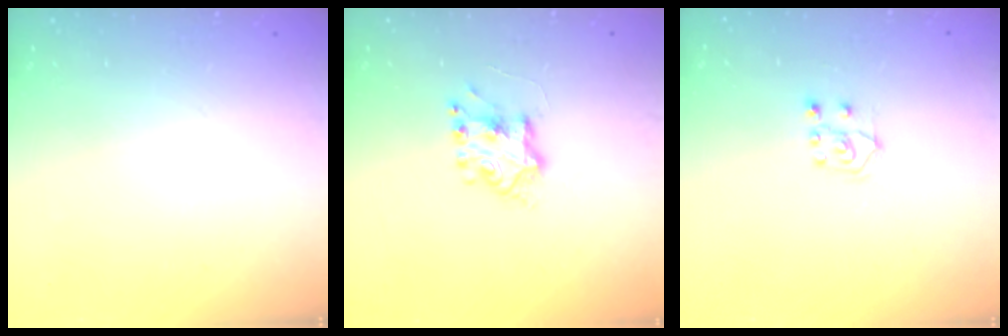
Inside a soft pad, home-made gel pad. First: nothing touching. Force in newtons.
{"total": 7.9, "press": 7.8, "slide": 1.0}
{"total": 6.0, "press": 6.0, "slide": 0.4}